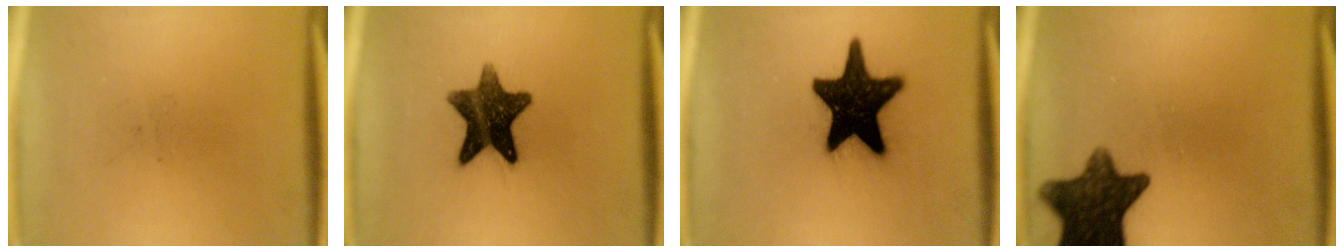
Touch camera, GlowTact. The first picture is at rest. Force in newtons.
{"total": 11.9}
{"total": 19.7}
{"total": 12.5}